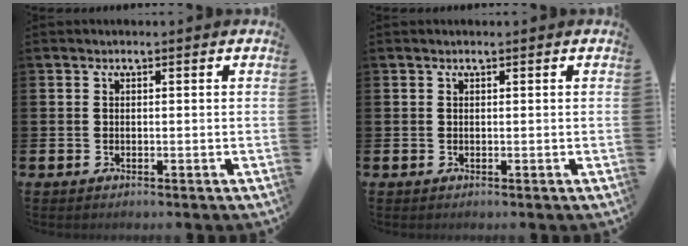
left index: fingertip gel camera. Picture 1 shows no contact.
{"total": 0.0}